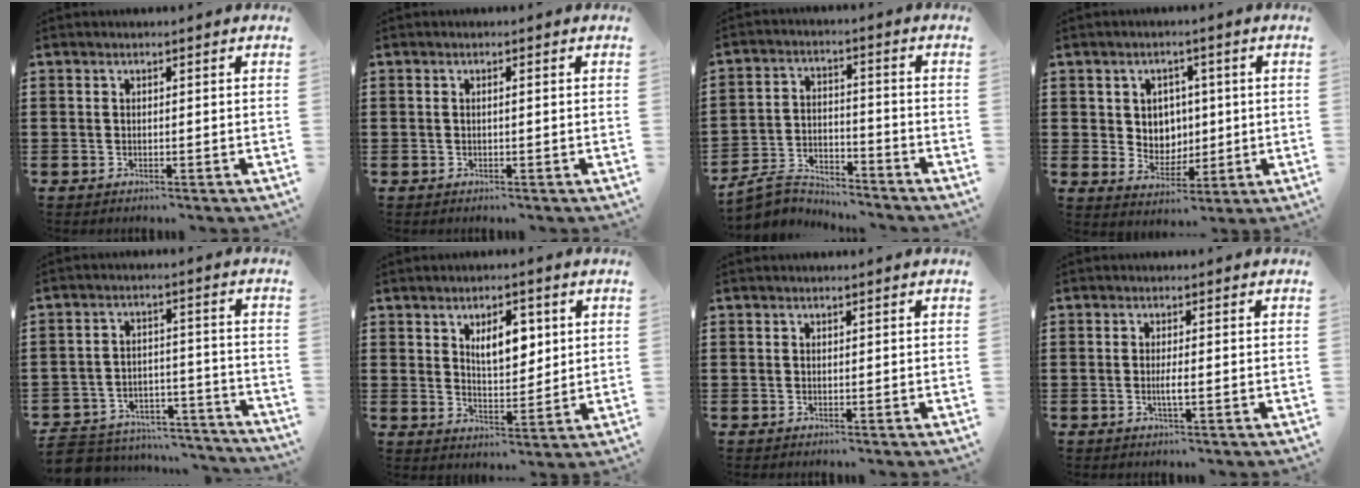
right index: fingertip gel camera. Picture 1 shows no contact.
{"total": 0.6, "force": [0.0, 0.0, 0.6], "torque": [-0.011, -0.002, 0.001]}
{"total": 5.2, "force": [-5.0, 1.1, 0.7], "torque": [-0.034, 0.004, -0.104]}
{"total": 4.5, "force": [1.2, 4.1, 1.2], "torque": [-0.028, 0.003, 0.017]}
{"total": 5.7, "force": [-5.5, 1.2, 0.9], "torque": [-0.027, 0.010, -0.111]}
{"total": 6.2, "force": [2.3, 3.3, 4.7], "torque": [-0.078, 0.002, 0.035]}
{"total": 0.0}
{"total": 2.1, "force": [-0.4, 0.1, 2.0], "torque": [-0.043, -0.007, -0.010]}